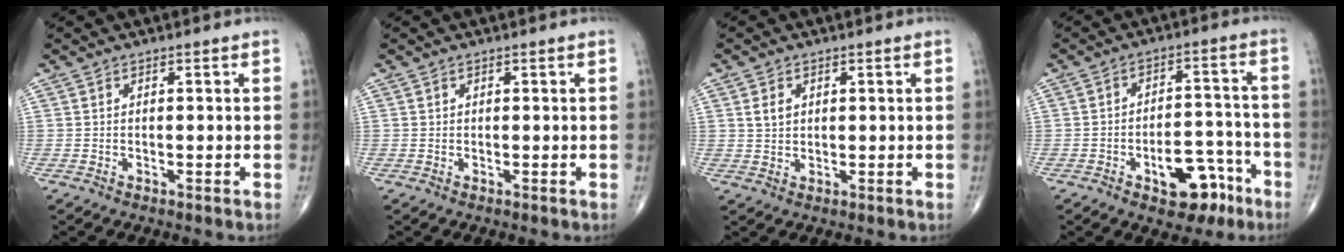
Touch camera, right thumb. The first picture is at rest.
{"total": 0.0}
{"total": 2.8, "force": [0.9, 2.1, 1.6], "torque": [-0.021, -0.003, 0.020]}
{"total": 10.8, "force": [-5.6, 6.0, 7.1], "torque": [-0.067, 0.053, -0.072]}